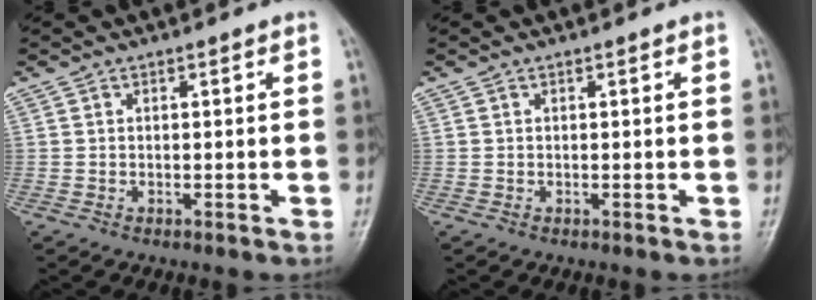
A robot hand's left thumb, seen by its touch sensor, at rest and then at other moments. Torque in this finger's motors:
{"motor_torque": [0.00, 0.00, 0.00, -0.01, 0.00]}